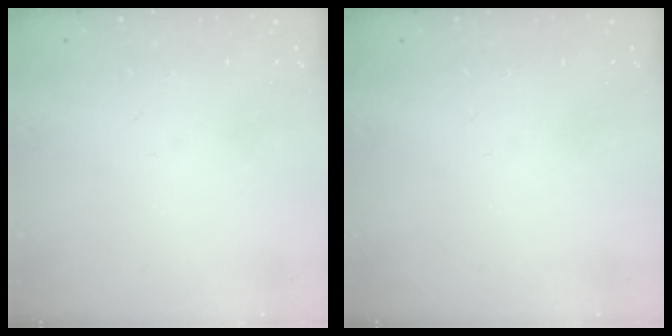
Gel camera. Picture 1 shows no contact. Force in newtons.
{"total": 0.0}